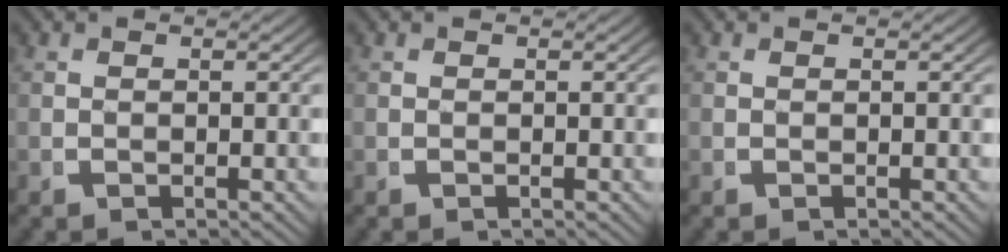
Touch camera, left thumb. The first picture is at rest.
{"total": 0.0}
{"total": 0.0}